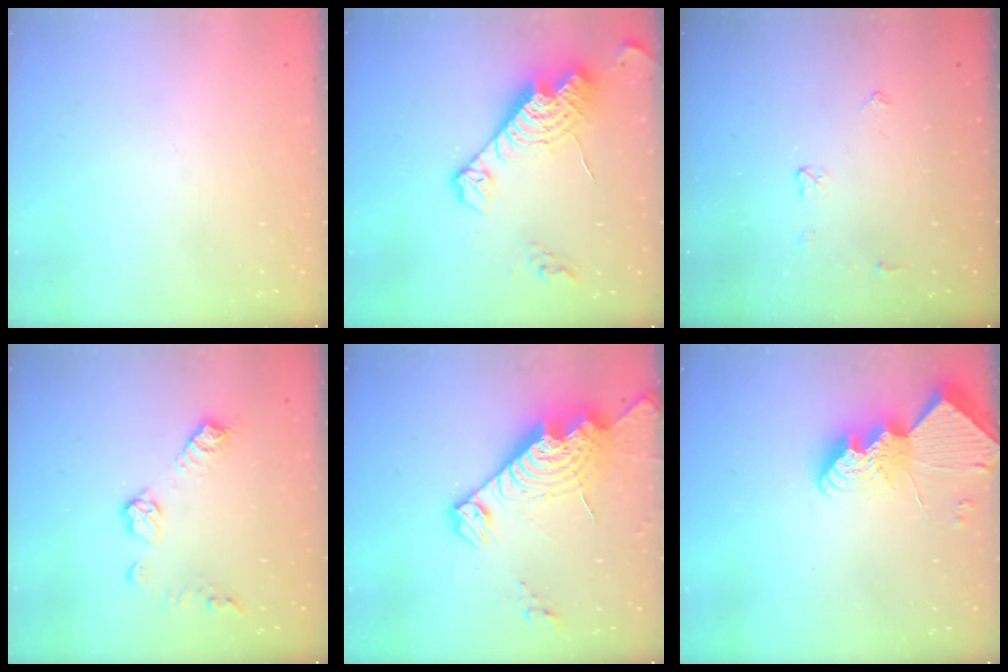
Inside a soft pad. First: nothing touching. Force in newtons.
{"total": 16.9, "press": 16.8, "slide": 1.4}
{"total": 3.6, "press": 3.5, "slide": 0.6}
{"total": 9.4, "press": 9.4, "slide": 0.2}
{"total": 21.8, "press": 21.7, "slide": 2.0}
{"total": 12.4, "press": 12.4, "slide": 0.7}